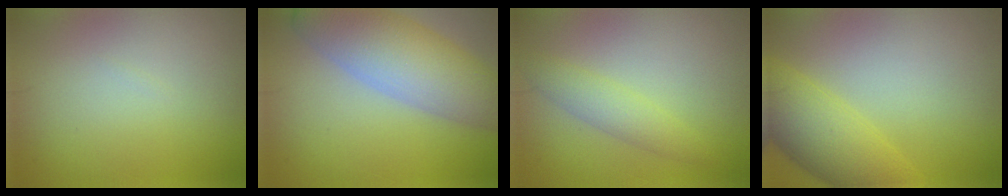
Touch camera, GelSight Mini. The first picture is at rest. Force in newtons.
{"total": 8.3, "press": 8.3, "slide": 0.2}
{"total": 2.4, "press": 2.4, "slide": 0.1}
{"total": 6.1, "press": 6.1, "slide": 0.2}